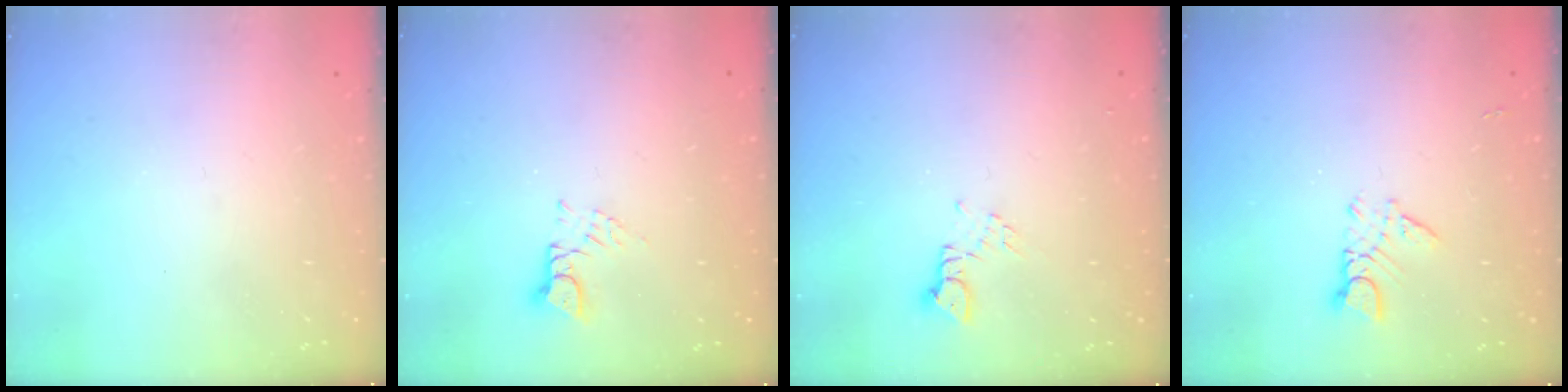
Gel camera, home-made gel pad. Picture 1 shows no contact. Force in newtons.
{"total": 3.1, "press": 3.1, "slide": 0.3}
{"total": 2.5, "press": 2.5, "slide": 0.3}
{"total": 2.8, "press": 2.8, "slide": 0.3}